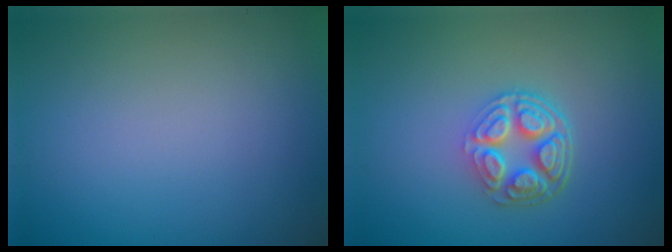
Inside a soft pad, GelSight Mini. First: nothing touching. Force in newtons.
{"total": 5.2, "press": 3.8, "slide": 3.5}